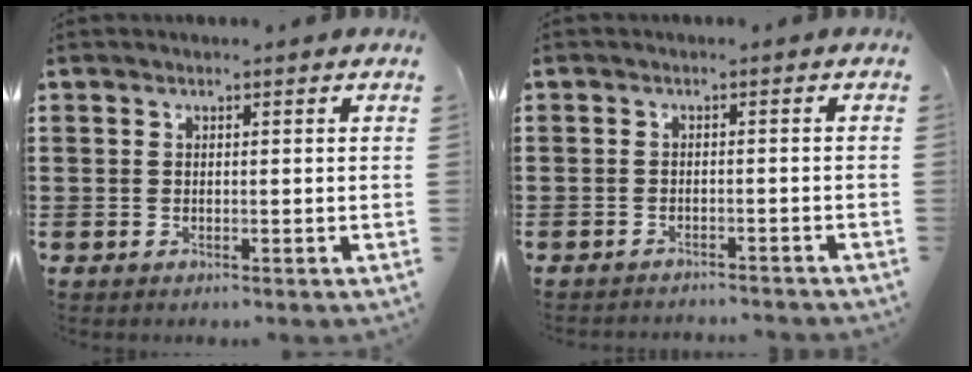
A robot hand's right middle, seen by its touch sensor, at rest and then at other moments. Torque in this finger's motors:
{"motor_torque": [0.01, 0.01, -0.70, -0.21]}